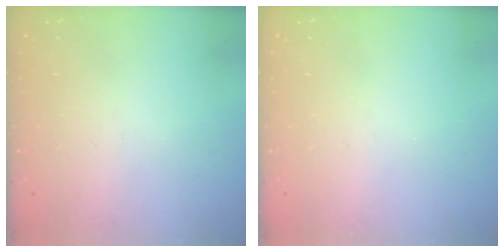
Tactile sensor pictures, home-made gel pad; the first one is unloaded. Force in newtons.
{"total": 0.0}